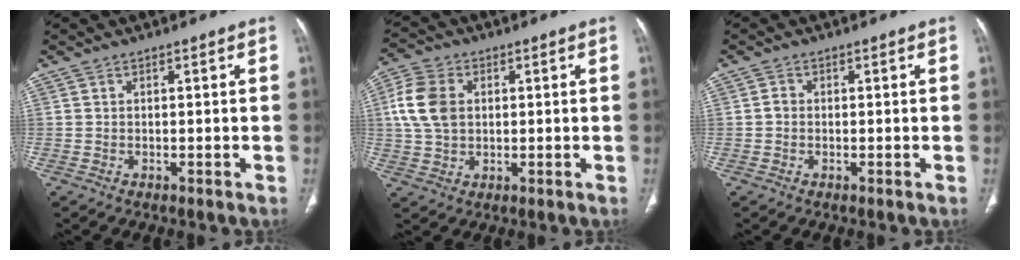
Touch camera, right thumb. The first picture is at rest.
{"total": 9.0, "force": [1.5, 6.6, 6.0], "torque": [-0.123, 0.010, 0.030]}
{"total": 1.1, "force": [-0.2, 1.0, 0.6], "torque": [-0.007, 0.003, -0.005]}